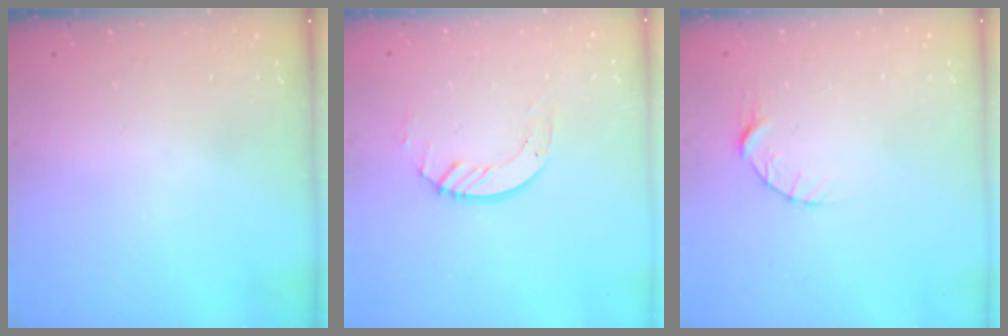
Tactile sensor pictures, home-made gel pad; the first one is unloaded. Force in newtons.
{"total": 5.2, "press": 5.2, "slide": 0.3}
{"total": 5.0, "press": 4.9, "slide": 0.7}